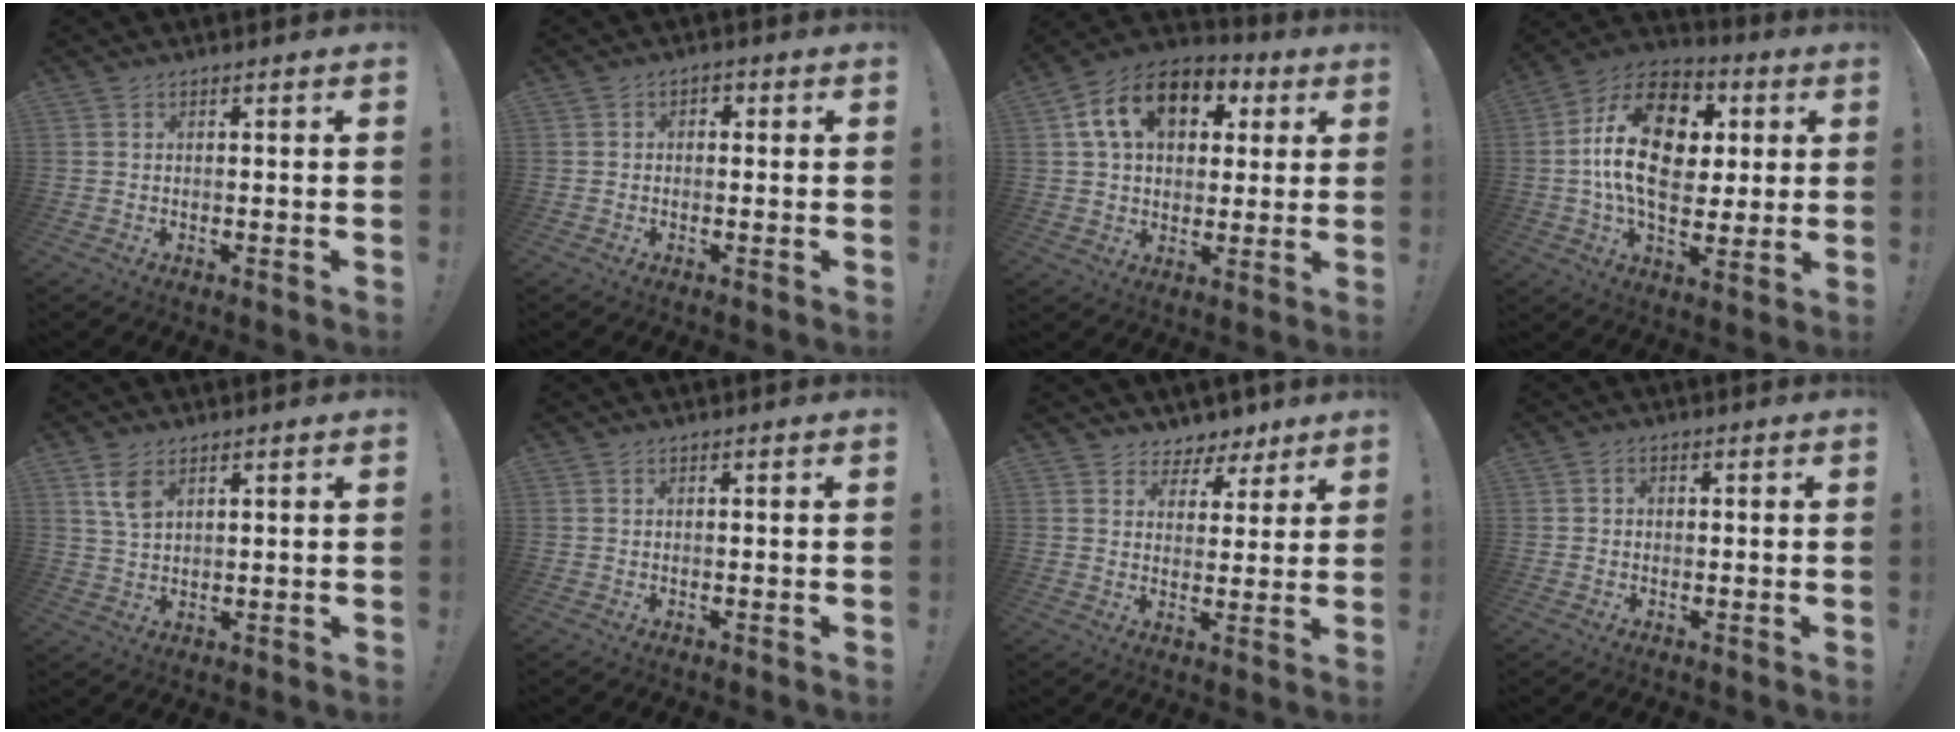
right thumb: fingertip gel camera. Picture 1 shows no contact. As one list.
[{"total": 1.7, "force": [-0.8, 1.3, 0.8], "torque": [-0.008, 0.007, -0.017]}, {"total": 16.1, "force": [6.0, 11.2, 9.9], "torque": [-0.155, -0.007, 0.111]}, {"total": 22.1, "force": [4.1, 14.2, 16.4], "torque": [-0.263, -0.004, 0.073]}, {"total": 5.7, "force": [2.9, 3.1, 3.9], "torque": [-0.056, -0.014, 0.052]}, {"total": 0.0}, {"total": 5.8, "force": [3.9, 4.1, 0.7], "torque": [0.002, -0.036, 0.074]}, {"total": 1.4, "force": [-0.4, 1.2, 0.5], "torque": [-0.012, 0.007, -0.008]}]